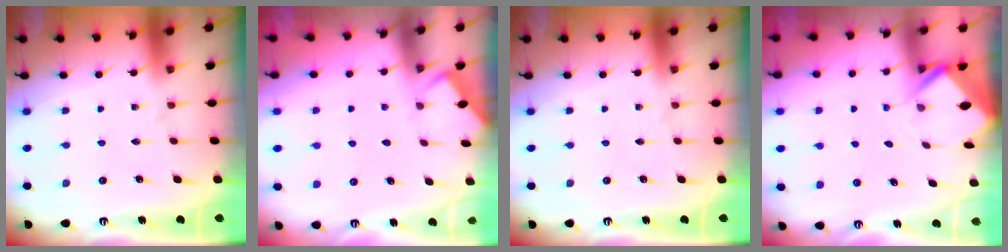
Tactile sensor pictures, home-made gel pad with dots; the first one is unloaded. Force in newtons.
{"total": 2.0, "press": 1.9, "slide": 0.3}
{"total": 0.0}
{"total": 2.4, "press": 2.4, "slide": 0.1}